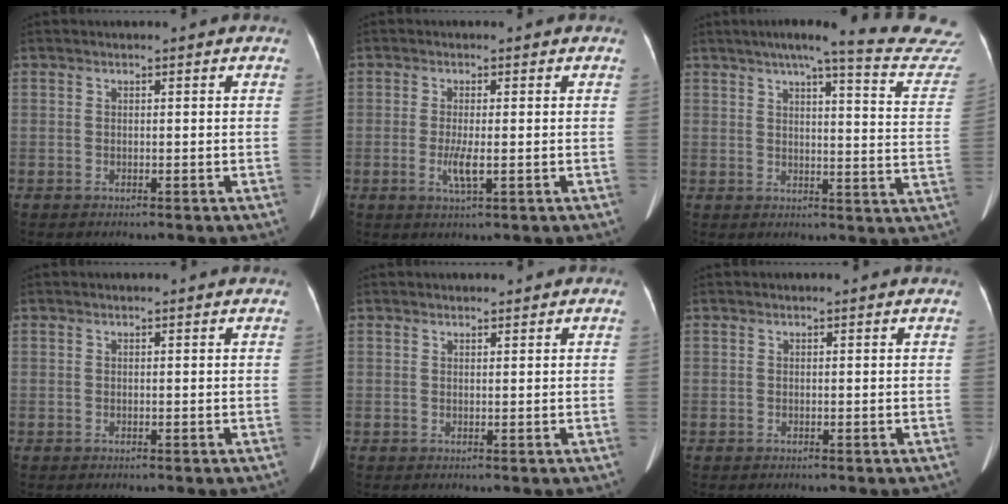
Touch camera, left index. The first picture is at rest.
{"total": 2.9, "force": [-0.5, 0.4, 2.9], "torque": [-0.059, -0.005, -0.007]}
{"total": 21.6, "force": [19.7, 0.7, 9.0], "torque": [-0.113, -0.063, 0.219]}
{"total": 0.0}
{"total": 1.0, "force": [0.9, 0.4, 0.3], "torque": [-0.008, 0.006, 0.013]}
{"total": 0.0}